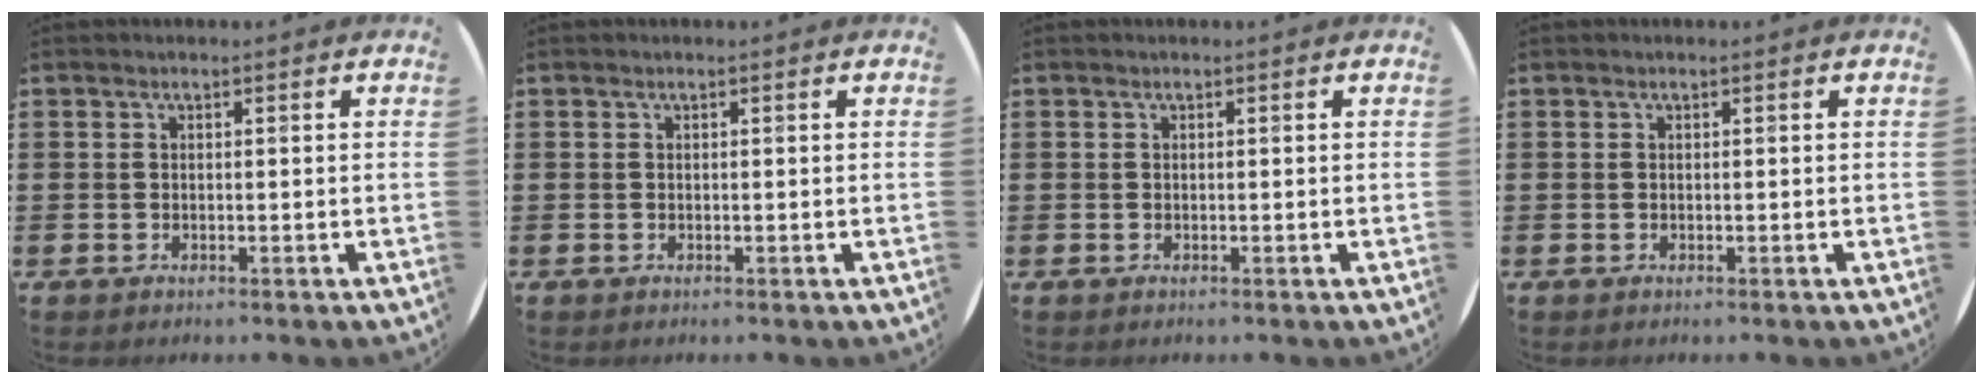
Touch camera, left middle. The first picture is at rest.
{"total": 0.0}
{"total": 0.0}
{"total": 0.0}